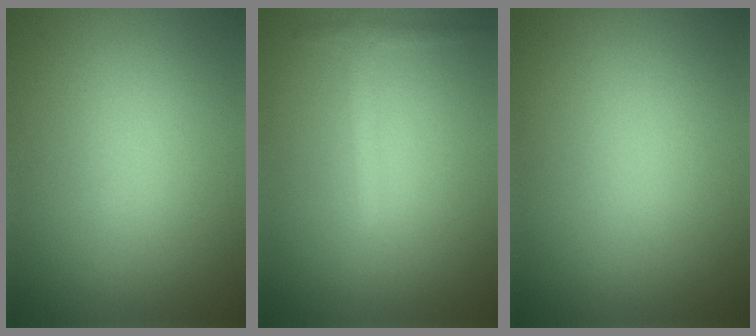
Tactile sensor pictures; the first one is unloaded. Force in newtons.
{"total": 1.4, "press": 1.4, "slide": 0.1}
{"total": 0.0}